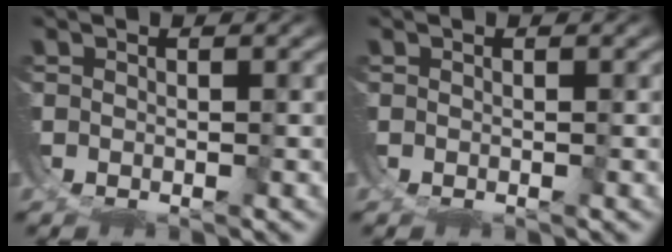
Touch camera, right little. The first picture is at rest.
{"total": 0.0}